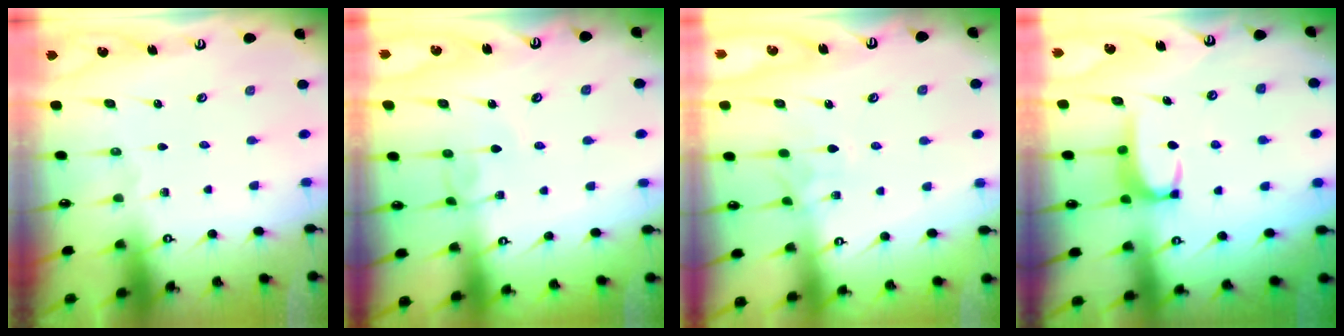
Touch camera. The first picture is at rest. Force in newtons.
{"total": 2.4, "press": 2.4, "slide": 0.3}
{"total": 1.3, "press": 1.0, "slide": 0.8}
{"total": 3.4, "press": 3.4, "slide": 0.4}